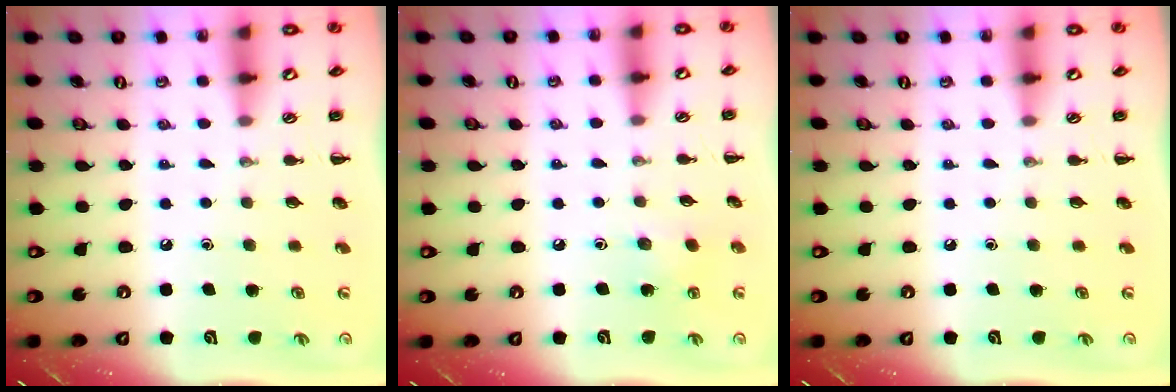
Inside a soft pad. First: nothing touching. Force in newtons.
{"total": 3.4, "press": 3.2, "slide": 0.9}
{"total": 0.0}